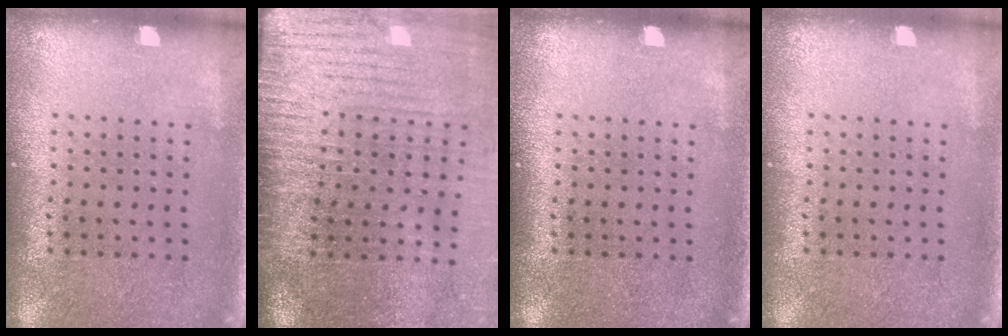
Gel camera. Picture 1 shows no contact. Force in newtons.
{"total": 4.2, "press": 3.6, "slide": 2.2}
{"total": 0.0}
{"total": 0.0}